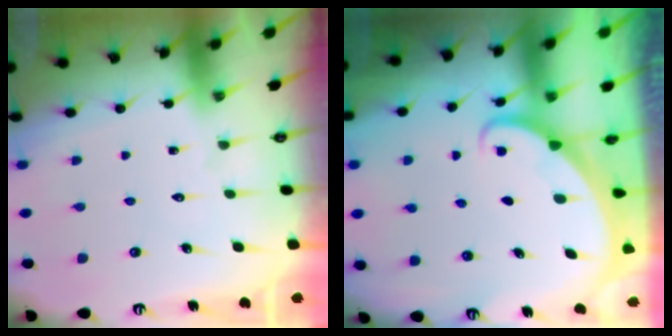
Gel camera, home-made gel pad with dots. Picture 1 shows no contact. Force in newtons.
{"total": 1.7, "press": 1.6, "slide": 0.1}